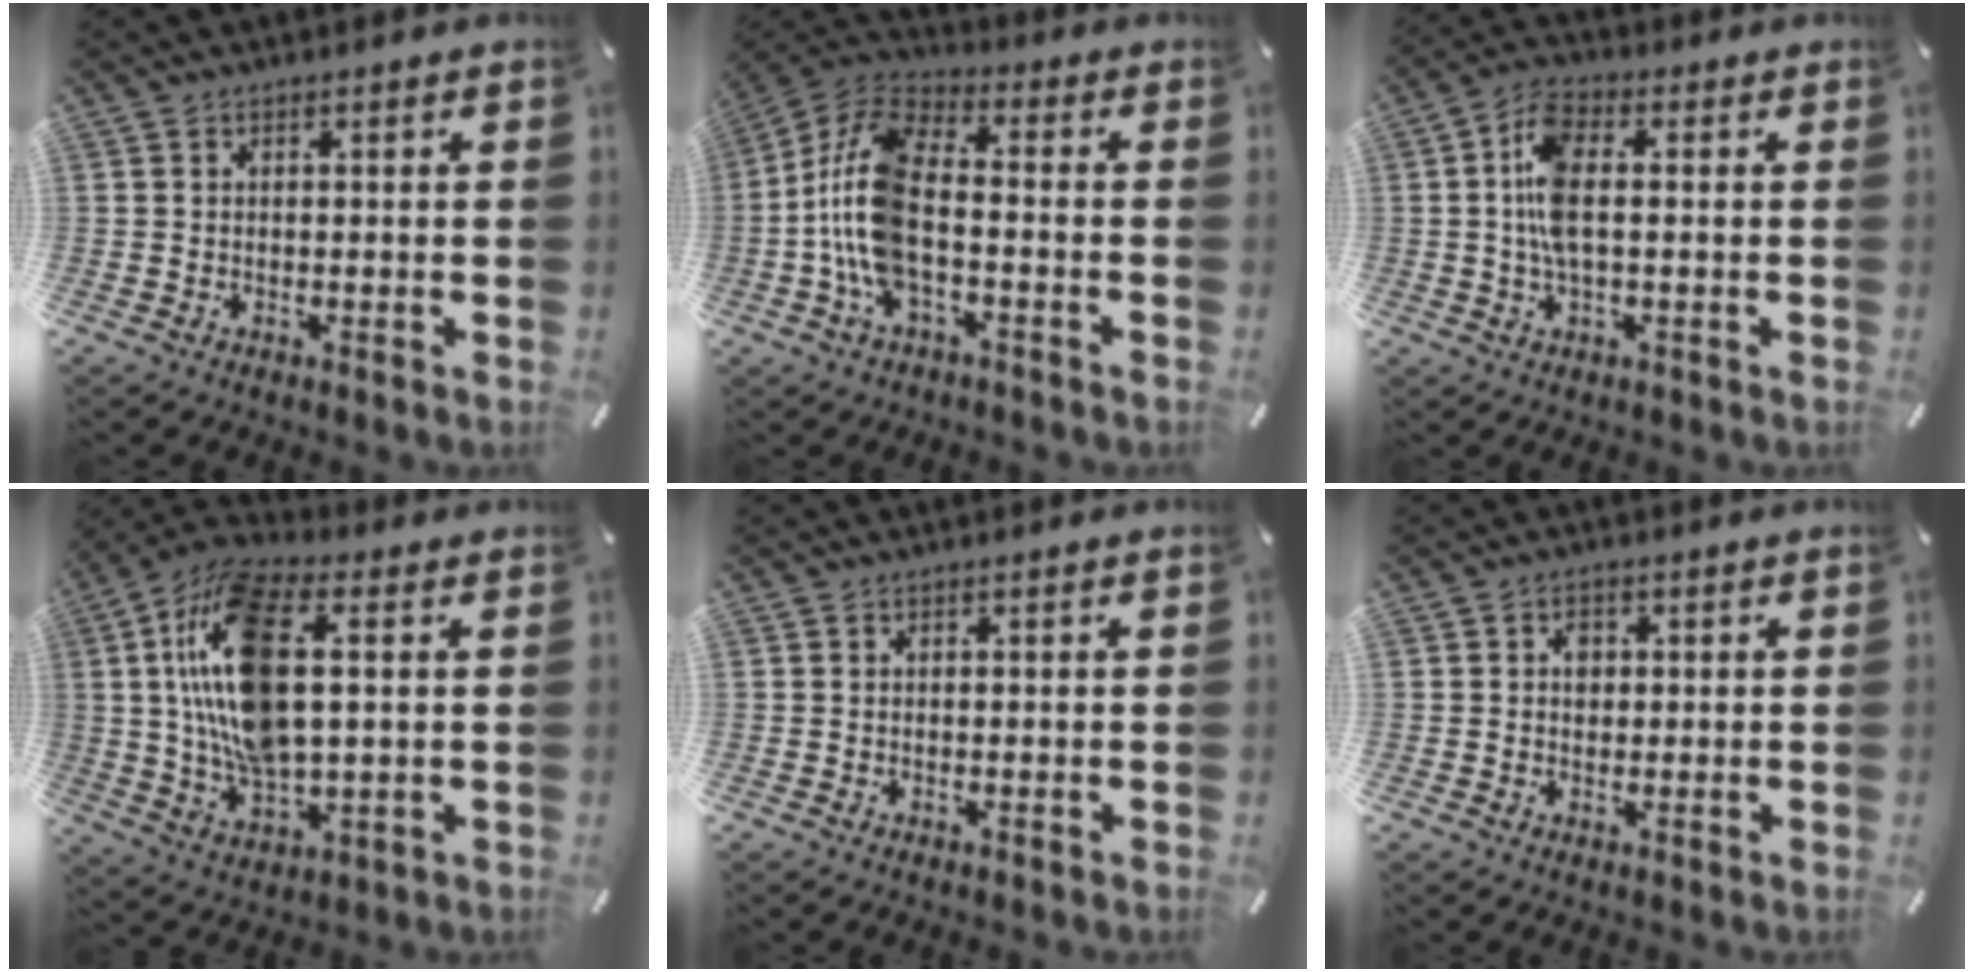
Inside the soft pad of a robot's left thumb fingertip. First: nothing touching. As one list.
[{"total": 12.7, "force": [-2.7, 6.4, 10.6], "torque": [-0.243, -0.002, -0.054]}, {"total": 9.1, "force": [0.3, 4.2, 8.1], "torque": [-0.177, 0.000, 0.001]}, {"total": 15.6, "force": [2.8, 8.3, 12.9], "torque": [-0.276, 0.001, 0.048]}, {"total": 0.0}, {"total": 2.3, "force": [0.3, 2.0, 1.1], "torque": [-0.006, 0.001, 0.001]}]